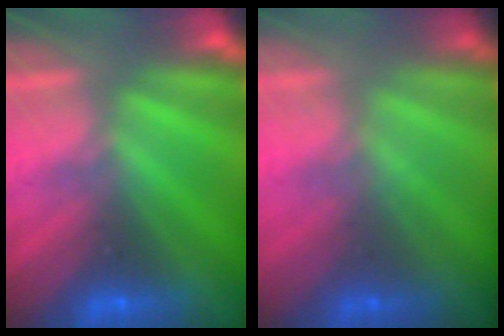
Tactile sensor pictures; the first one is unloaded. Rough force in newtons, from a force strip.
{"total": 1.4}